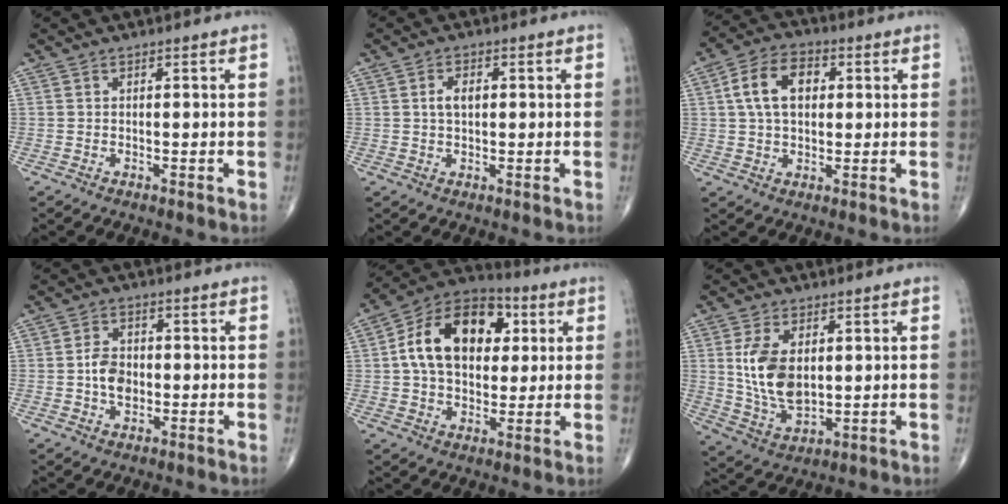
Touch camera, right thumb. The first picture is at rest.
{"total": 3.5, "force": [0.6, 2.1, 2.8], "torque": [-0.050, 0.003, 0.010]}
{"total": 10.4, "force": [2.2, 6.8, 7.6], "torque": [-0.123, 0.015, 0.034]}
{"total": 5.4, "force": [-0.6, 3.8, 3.8], "torque": [-0.057, 0.008, -0.013]}
{"total": 18.8, "force": [3.8, 12.5, 13.4], "torque": [-0.194, 0.014, 0.057]}
{"total": 11.5, "force": [2.0, 6.7, 9.1], "torque": [-0.165, -0.016, 0.049]}